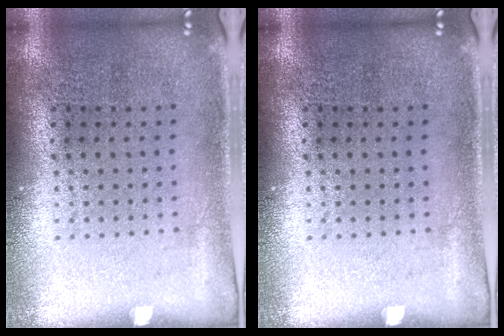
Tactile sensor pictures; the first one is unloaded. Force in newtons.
{"total": 0.0}